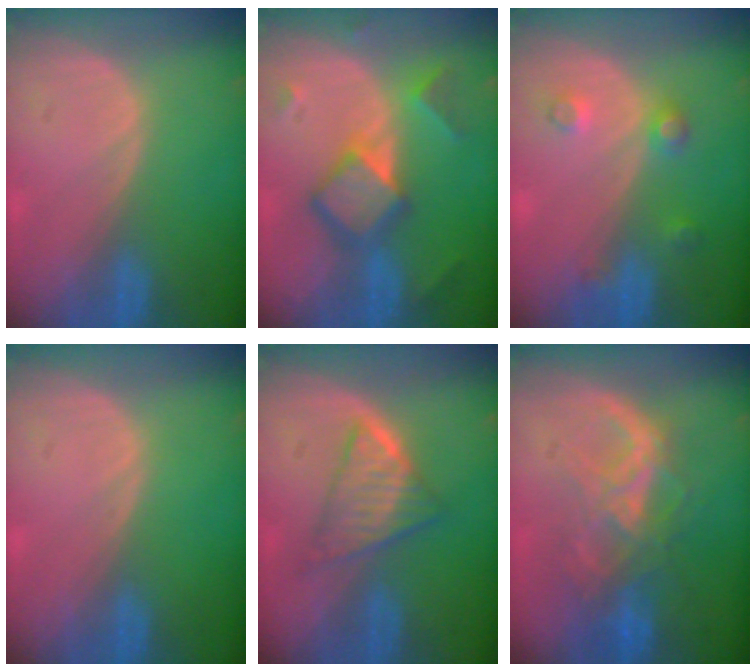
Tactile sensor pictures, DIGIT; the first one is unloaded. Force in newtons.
{"total": 7.4, "press": 7.4, "slide": 0.5}
{"total": 3.4, "press": 3.3, "slide": 0.9}
{"total": 0.0}
{"total": 5.9, "press": 5.6, "slide": 1.7}
{"total": 8.9, "press": 7.6, "slide": 4.7}